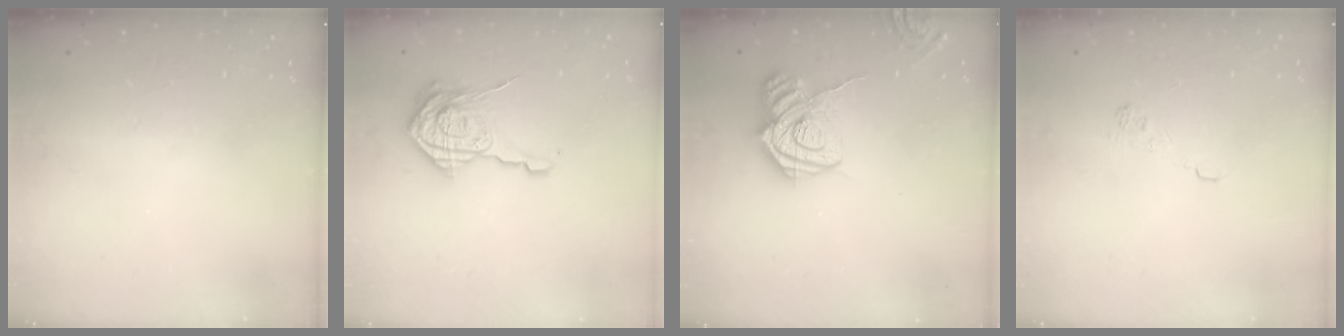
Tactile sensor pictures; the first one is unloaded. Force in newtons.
{"total": 15.0, "press": 15.0, "slide": 0.6}
{"total": 14.7, "press": 14.6, "slide": 1.5}
{"total": 2.3, "press": 1.8, "slide": 1.3}